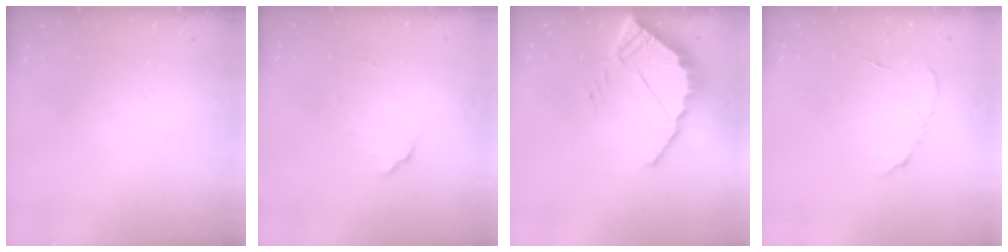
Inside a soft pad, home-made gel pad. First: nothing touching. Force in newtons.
{"total": 6.1, "press": 6.1, "slide": 0.5}
{"total": 5.9, "press": 5.9, "slide": 0.3}
{"total": 4.5, "press": 4.5, "slide": 0.4}